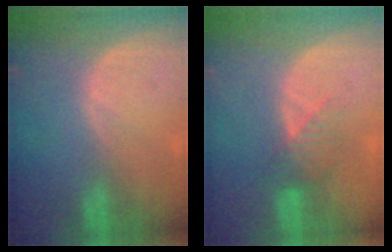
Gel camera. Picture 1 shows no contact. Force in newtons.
{"total": 3.5, "press": 3.3, "slide": 1.2}